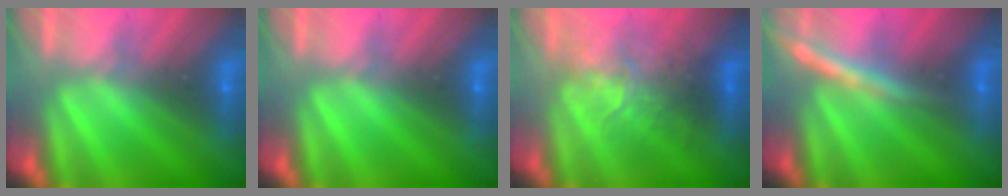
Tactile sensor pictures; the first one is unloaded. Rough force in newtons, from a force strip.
{"total": 0.0}
{"total": 2.6}
{"total": 2.8}